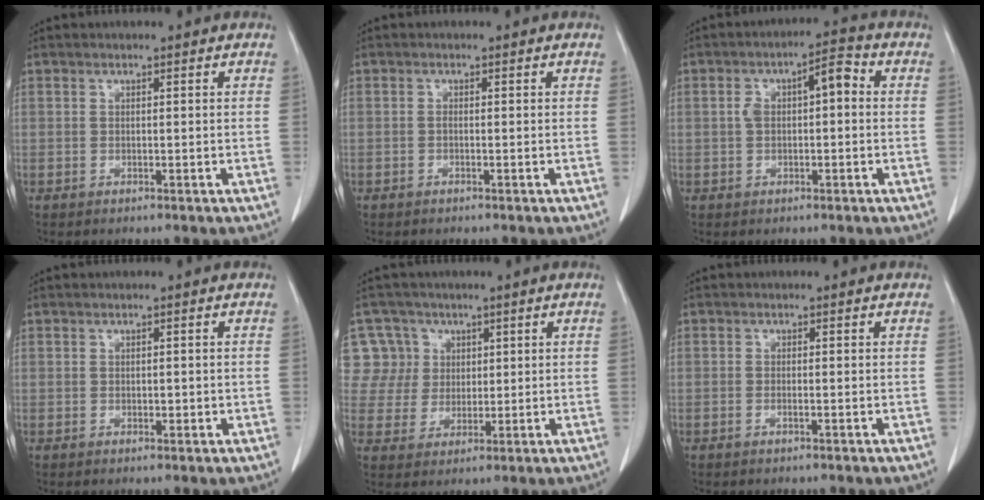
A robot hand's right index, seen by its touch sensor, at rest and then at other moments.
{"total": 0.0}
{"total": 6.1, "force": [0.8, 2.5, 5.5], "torque": [-0.097, 0.039, 0.014]}
{"total": 1.0, "force": [0.1, 0.7, 0.7], "torque": [-0.006, 0.001, 0.005]}
{"total": 7.2, "force": [2.8, 6.6, 0.0], "torque": [0.007, 0.019, 0.063]}
{"total": 0.5, "force": [-0.2, 0.0, 0.5], "torque": [-0.009, 0.001, 0.000]}